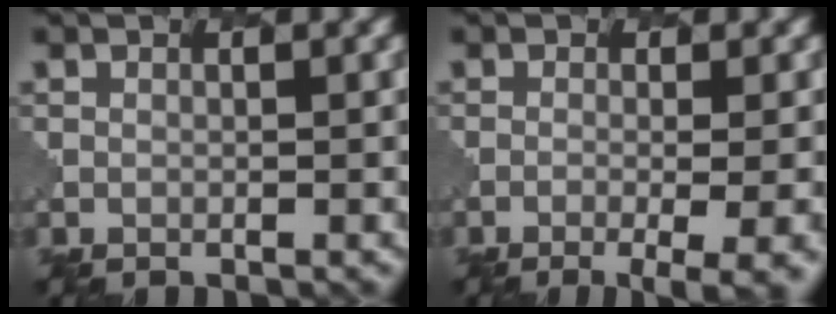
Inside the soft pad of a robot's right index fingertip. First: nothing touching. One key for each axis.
{"total": 5.6, "fx": -2.2, "fy": 1.7, "fz": 4.8, "tx": -0.051, "ty": 0.001, "tz": -0.023}